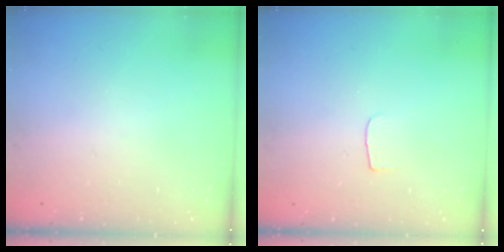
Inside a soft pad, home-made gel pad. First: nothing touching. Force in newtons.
{"total": 3.0, "press": 3.0, "slide": 0.3}